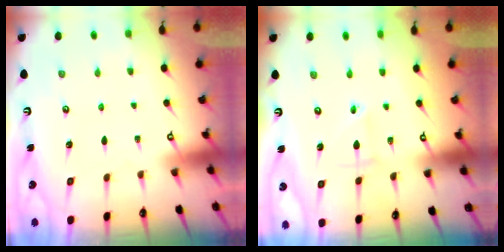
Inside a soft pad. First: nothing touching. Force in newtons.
{"total": 2.7, "press": 2.6, "slide": 0.3}